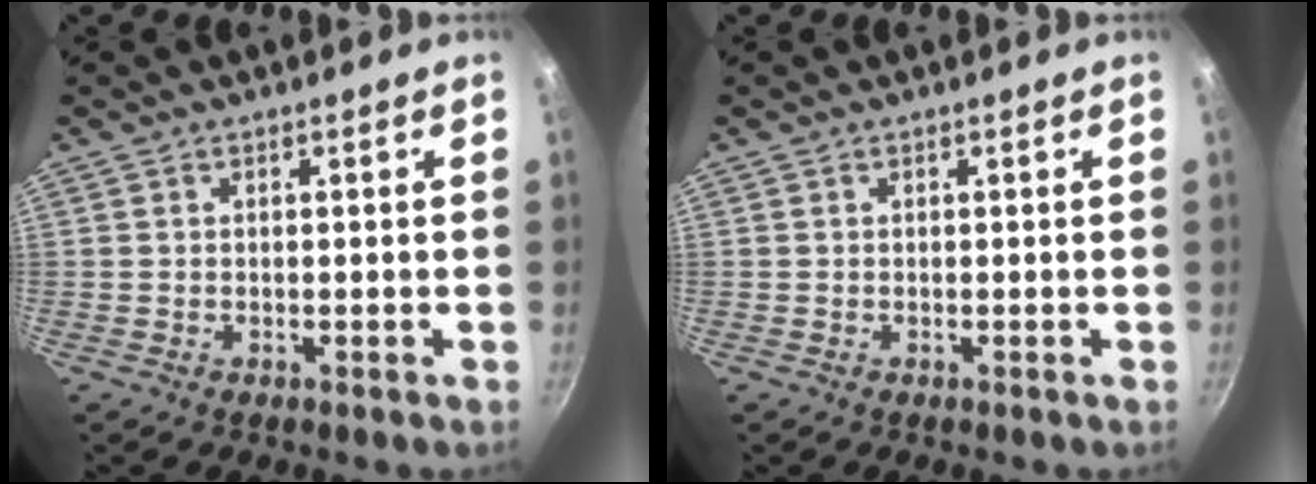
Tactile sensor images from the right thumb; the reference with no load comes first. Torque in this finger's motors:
{"motor_torque": [-0.13, 0.12, -0.22, 0.27, 0.00]}